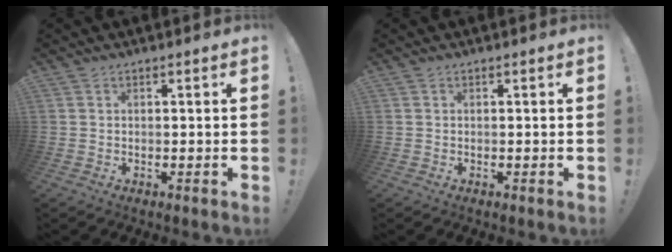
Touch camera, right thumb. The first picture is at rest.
{"total": 0.0}